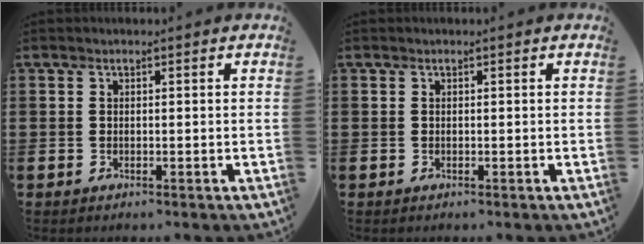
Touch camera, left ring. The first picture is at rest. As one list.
[{"total": 0.0}]